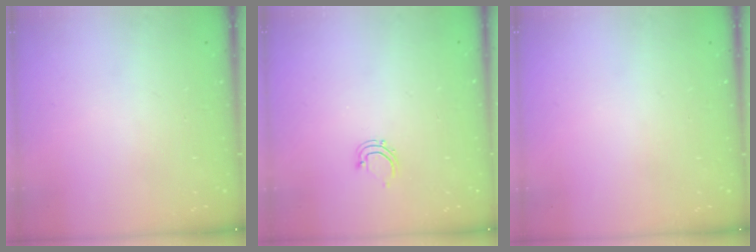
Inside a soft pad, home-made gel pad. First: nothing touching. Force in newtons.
{"total": 3.9, "press": 3.8, "slide": 0.7}
{"total": 0.0}